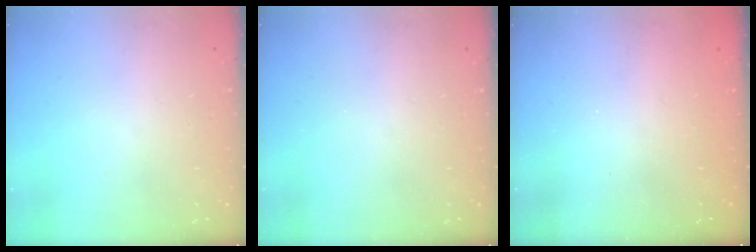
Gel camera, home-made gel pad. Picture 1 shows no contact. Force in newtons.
{"total": 0.0}
{"total": 2.2, "press": 2.1, "slide": 0.7}